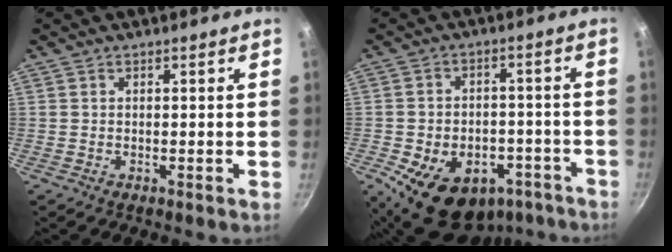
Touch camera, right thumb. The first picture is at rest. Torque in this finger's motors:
{"motor_torque": [0.42, 0.99, 1.29, -1.51, 0.22]}